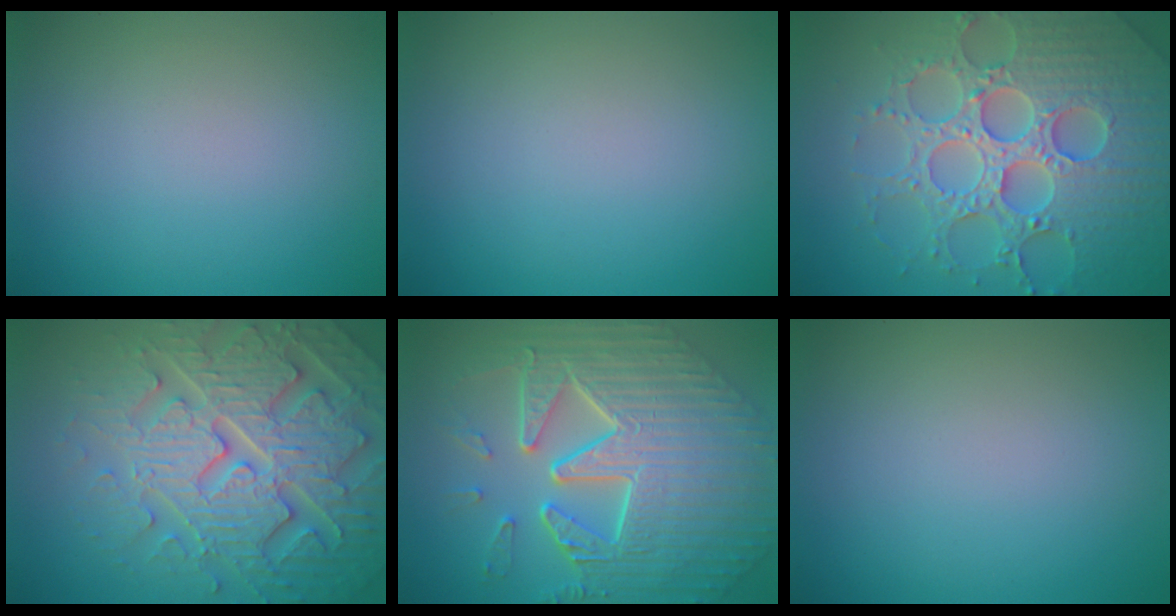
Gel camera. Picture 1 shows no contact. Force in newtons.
{"total": 0.0}
{"total": 7.9, "press": 7.7, "slide": 1.8}
{"total": 8.1, "press": 7.9, "slide": 1.9}
{"total": 11.0, "press": 7.4, "slide": 8.1}
{"total": 0.0}